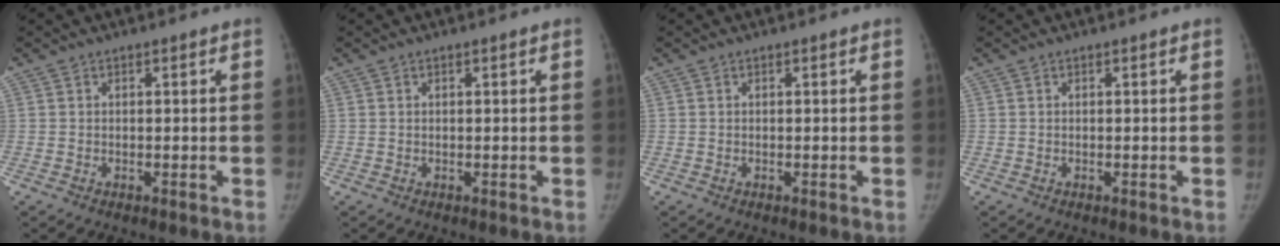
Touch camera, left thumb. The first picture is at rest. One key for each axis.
{"total": 0.0}
{"total": 0.0}
{"total": 0.0}